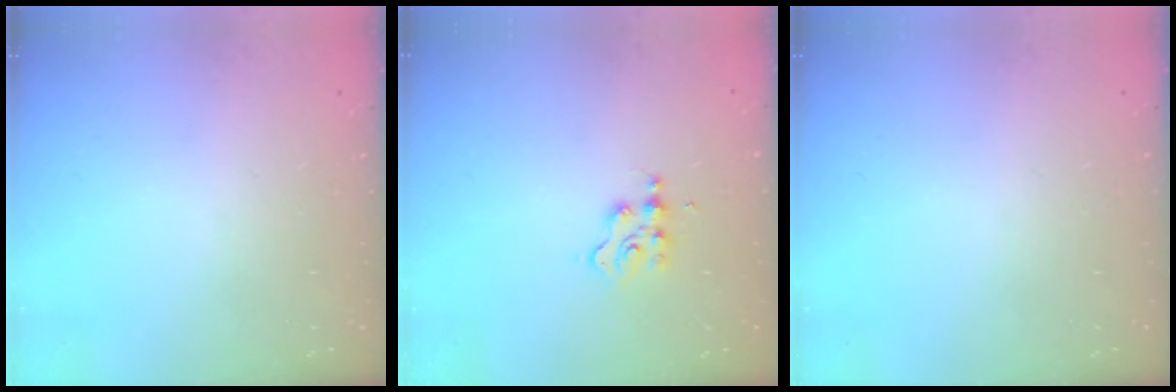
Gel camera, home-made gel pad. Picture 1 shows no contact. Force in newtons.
{"total": 2.7, "press": 2.6, "slide": 0.4}
{"total": 0.0}